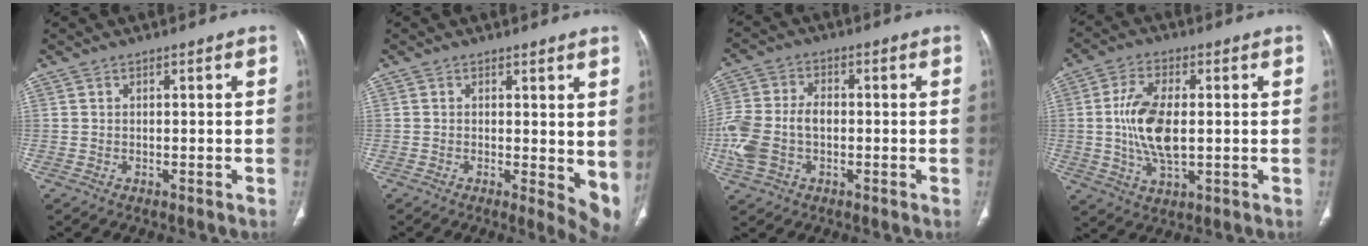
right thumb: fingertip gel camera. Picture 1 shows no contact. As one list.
[{"total": 6.4, "force": [0.7, 2.5, 5.9], "torque": [-0.068, -0.016, 0.010]}, {"total": 10.8, "force": [-1.8, 7.3, 7.8], "torque": [-0.183, 0.025, -0.034]}, {"total": 11.0, "force": [0.2, 5.4, 9.5], "torque": [-0.193, -0.004, 0.008]}]